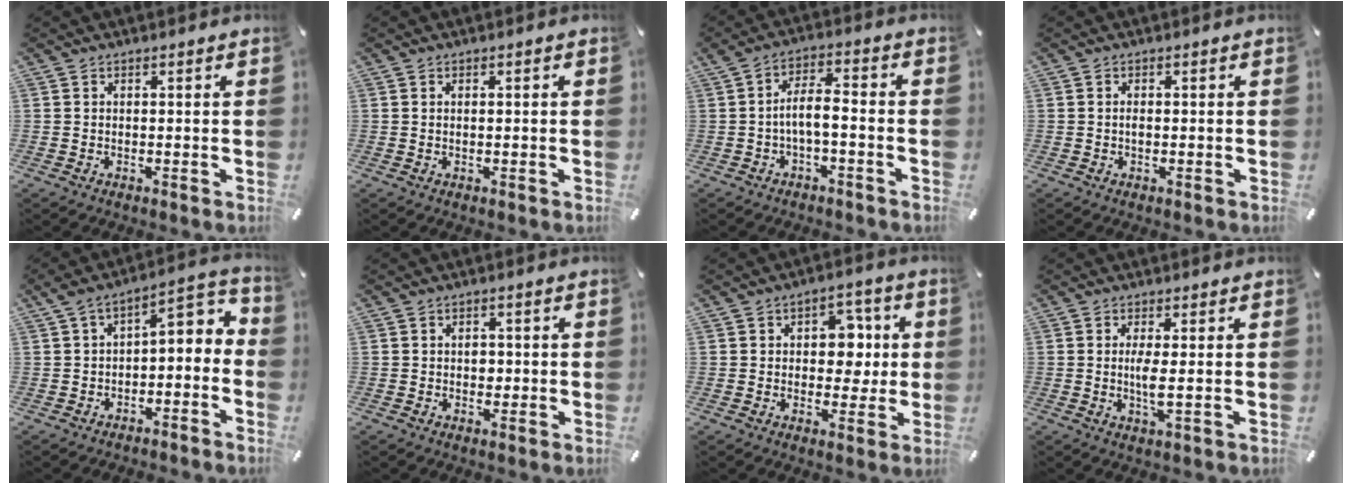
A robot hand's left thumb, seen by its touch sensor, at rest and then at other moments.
{"total": 0.9, "force": [0.0, 0.1, 0.9], "torque": [-0.016, -0.002, 0.001]}
{"total": 6.1, "force": [-2.0, 1.9, 5.5], "torque": [-0.102, 0.012, -0.038]}
{"total": 1.1, "force": [-0.2, 0.4, 1.0], "torque": [-0.020, -0.002, -0.004]}
{"total": 5.2, "force": [-0.9, 3.4, 3.9], "torque": [-0.045, -0.001, -0.025]}
{"total": 2.0, "force": [-0.2, 1.7, 1.2], "torque": [-0.008, -0.002, -0.008]}
{"total": 8.5, "force": [0.7, 6.5, 5.4], "torque": [-0.058, -0.003, 0.006]}
{"total": 4.3, "force": [0.0, 0.8, 4.3], "torque": [-0.093, -0.013, -0.005]}